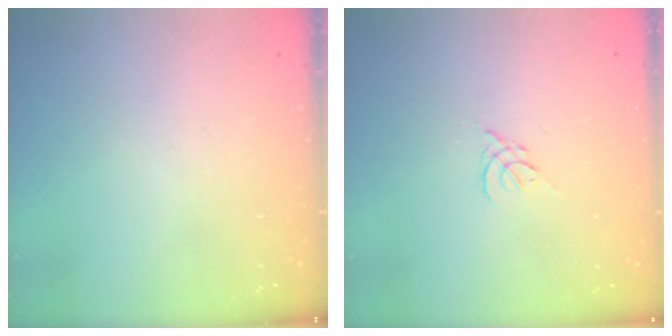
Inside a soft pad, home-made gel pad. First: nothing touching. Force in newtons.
{"total": 1.3, "press": 1.2, "slide": 0.6}